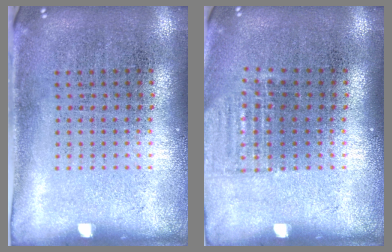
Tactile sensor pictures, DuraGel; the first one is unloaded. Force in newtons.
{"total": 0.9, "press": 0.9, "slide": 0.3}